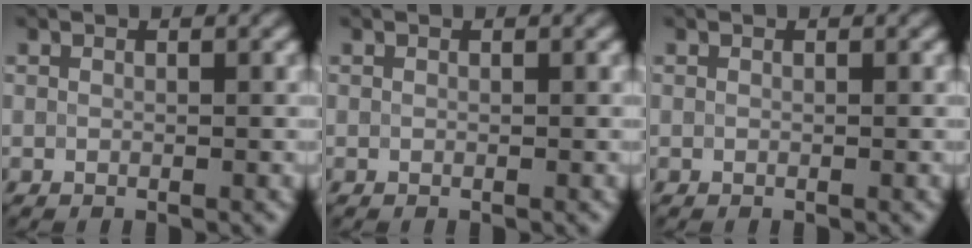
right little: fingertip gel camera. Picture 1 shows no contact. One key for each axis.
{"total": 0.0}
{"total": 0.0}